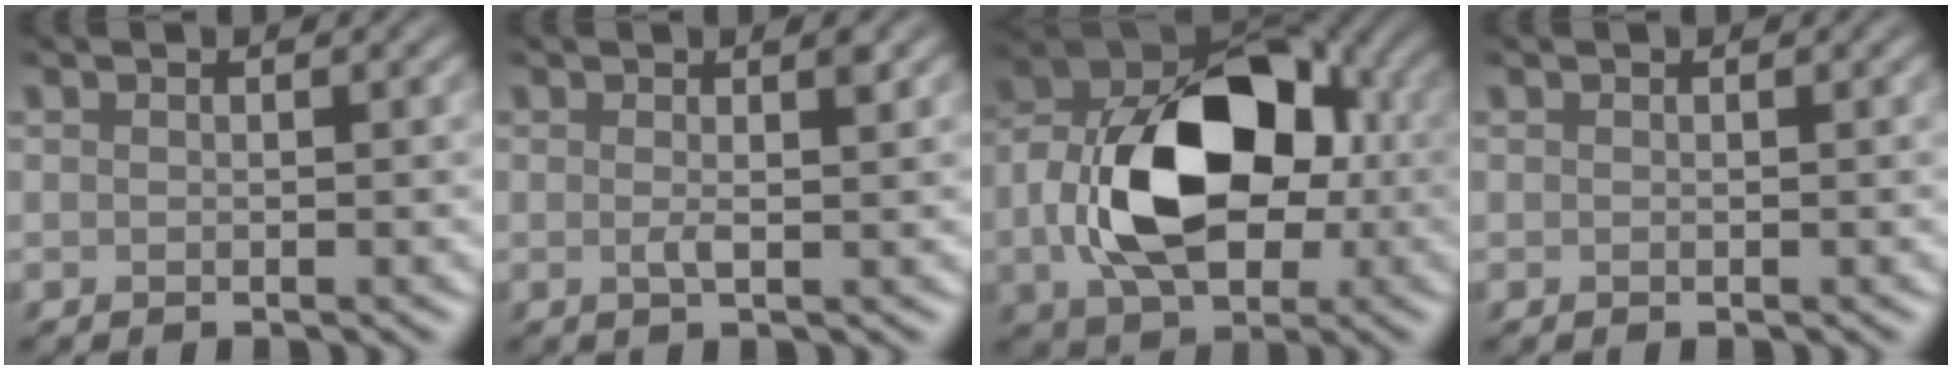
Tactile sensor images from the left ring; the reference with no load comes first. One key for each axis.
{"total": 1.7, "fx": 0.3, "fy": 0.2, "fz": 1.6, "tx": -0.028, "ty": -0.001, "tz": 0.001}
{"total": 12.5, "fx": -1.0, "fy": 7.9, "fz": 9.6, "tx": -0.165, "ty": 0.014, "tz": -0.021}
{"total": 0.0}